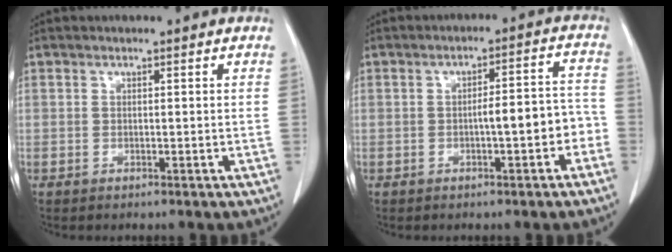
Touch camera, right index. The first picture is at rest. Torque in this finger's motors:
{"motor_torque": [1.07, -0.42, 0.48, 0.11]}